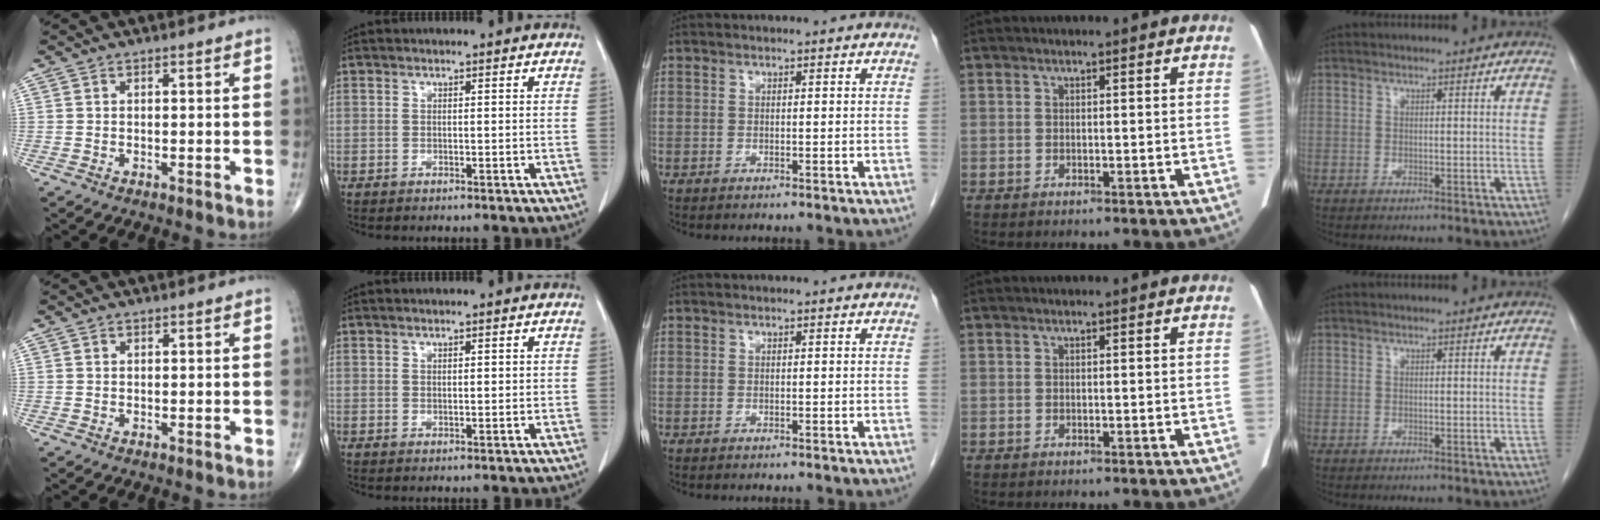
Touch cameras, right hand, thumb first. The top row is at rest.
{"thumb": {"total": 0.5, "force": [0.3, 0.4, 0.1], "torque": [0.001, -0.001, 0.004]}, "index": {"total": 1.3, "force": [0.5, 0.6, 1.1], "torque": [-0.020, -0.003, 0.008]}}